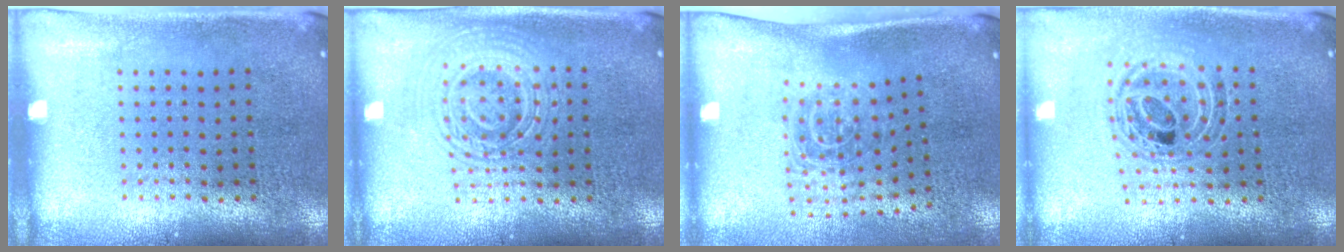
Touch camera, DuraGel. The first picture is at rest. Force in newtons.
{"total": 2.1, "press": 2.1, "slide": 0.4}
{"total": 1.8, "press": 1.2, "slide": 1.3}
{"total": 0.8, "press": 0.8, "slide": 0.2}